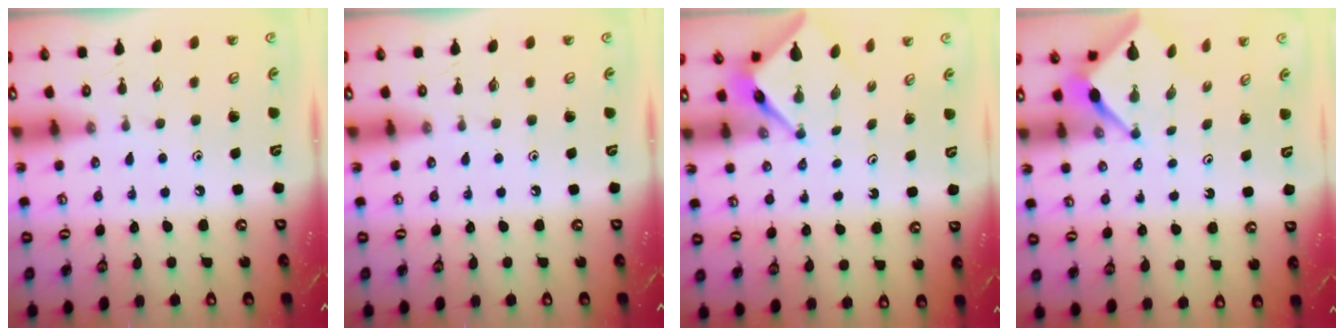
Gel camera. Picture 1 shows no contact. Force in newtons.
{"total": 0.0}
{"total": 3.9, "press": 3.9, "slide": 0.2}
{"total": 2.9, "press": 2.9, "slide": 0.2}